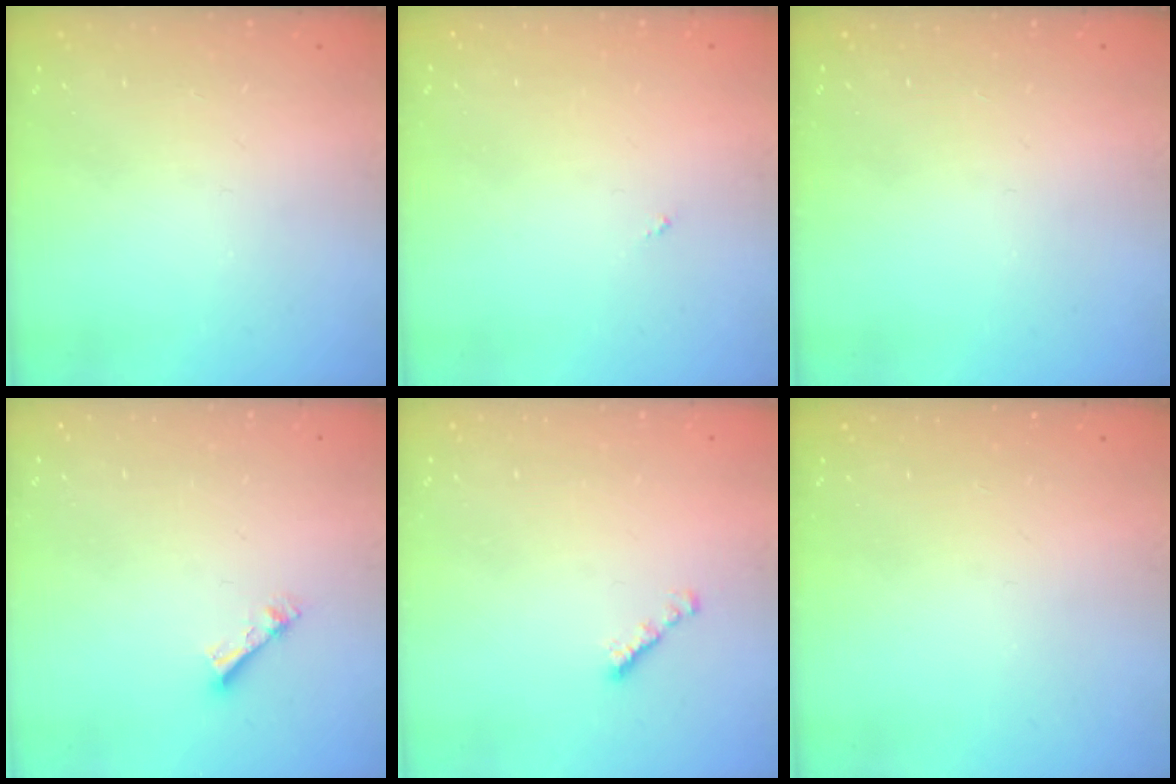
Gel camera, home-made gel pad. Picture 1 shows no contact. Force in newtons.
{"total": 0.0}
{"total": 0.0}
{"total": 4.4, "press": 4.4, "slide": 0.5}
{"total": 1.8, "press": 1.7, "slide": 0.6}
{"total": 0.0}